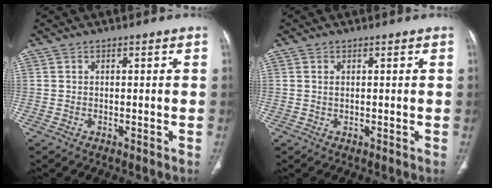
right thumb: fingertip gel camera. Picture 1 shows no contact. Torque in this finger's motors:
{"motor_torque": [-0.65, 0.07, -0.45, 0.31, 0.08]}